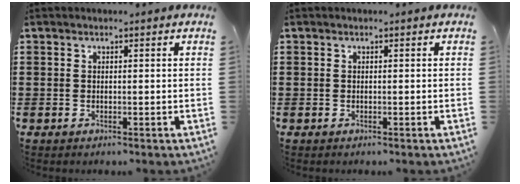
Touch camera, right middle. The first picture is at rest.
{"total": 0.0}